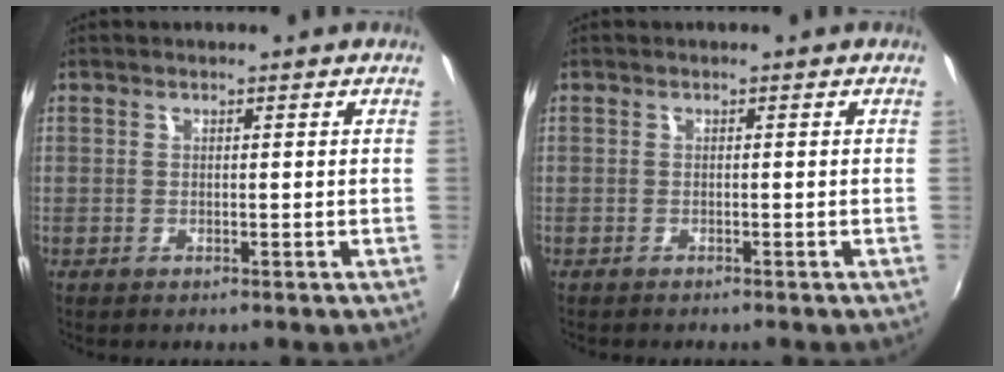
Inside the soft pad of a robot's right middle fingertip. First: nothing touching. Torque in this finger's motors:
{"motor_torque": [0.59, -0.73, 0.00, 0.02]}